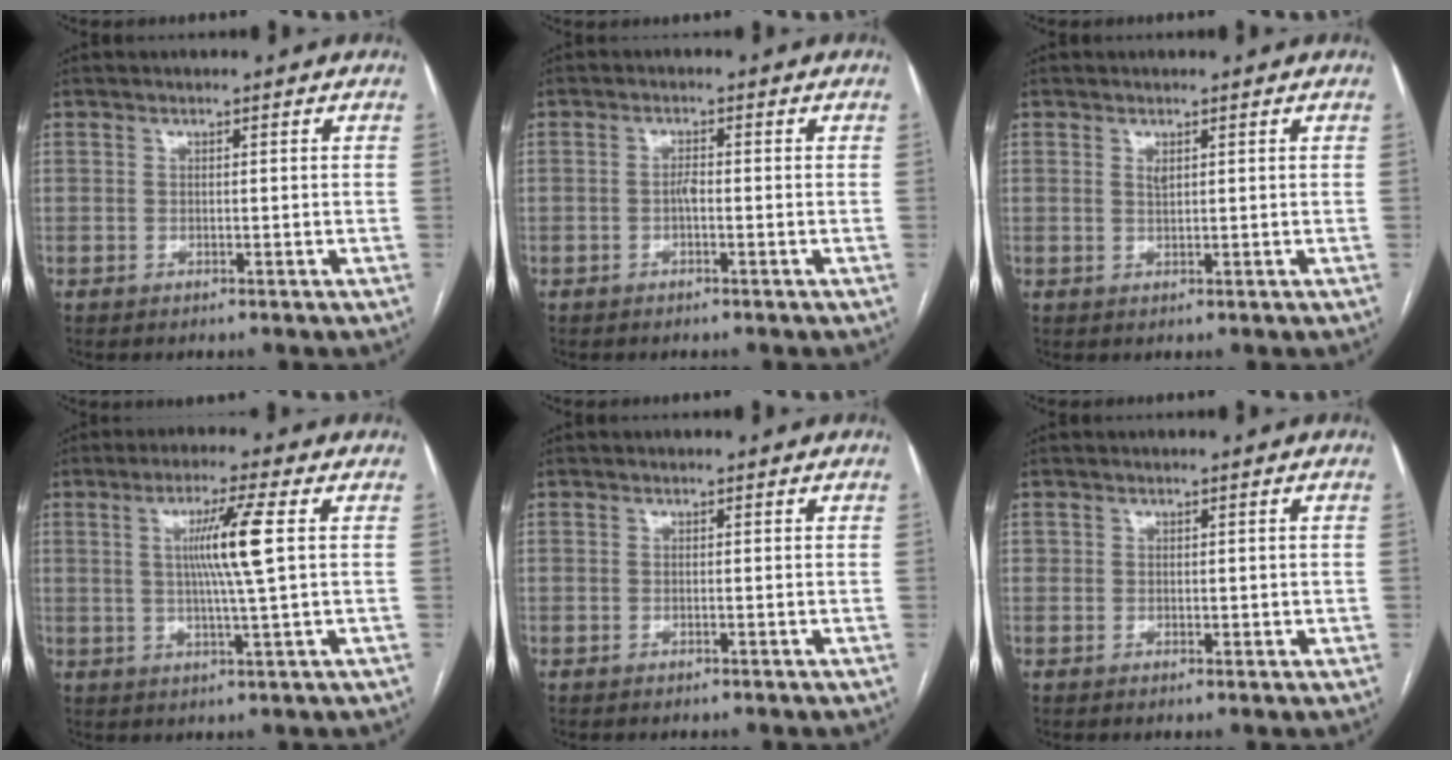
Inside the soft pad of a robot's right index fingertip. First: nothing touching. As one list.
[{"total": 1.3, "force": [-0.3, 0.4, 1.2], "torque": [-0.021, 0.004, -0.006]}, {"total": 1.0, "force": [0.6, 0.4, 0.7], "torque": [-0.015, -0.003, 0.014]}, {"total": 7.7, "force": [1.5, -1.1, 7.5], "torque": [-0.135, -0.001, 0.028]}, {"total": 0.0}, {"total": 1.2, "force": [0.3, 1.1, 0.5], "torque": [-0.004, 0.001, 0.008]}]